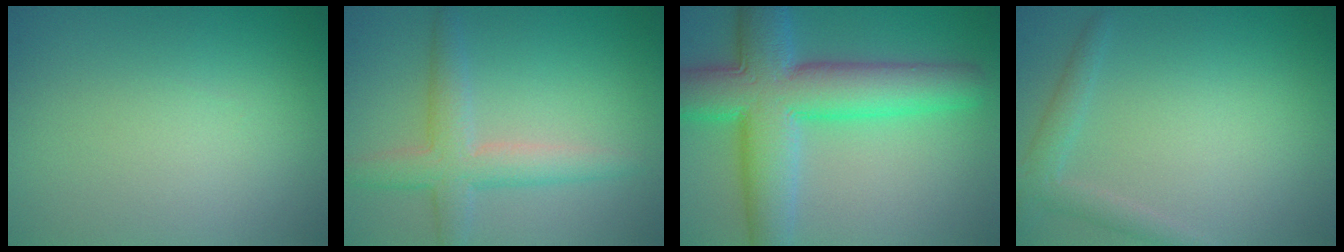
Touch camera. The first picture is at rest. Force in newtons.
{"total": 3.9, "press": 3.9, "slide": 0.1}
{"total": 10.3, "press": 10.3, "slide": 0.4}
{"total": 2.0, "press": 2.0, "slide": 0.1}